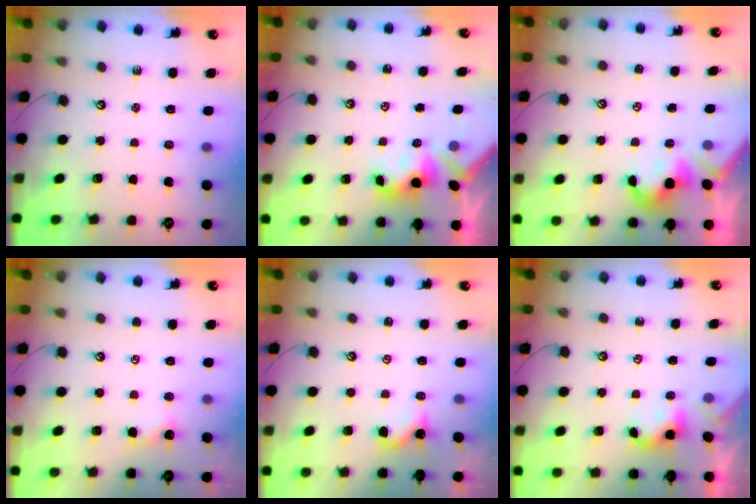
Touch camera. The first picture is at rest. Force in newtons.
{"total": 3.3, "press": 3.3, "slide": 0.4}
{"total": 1.9, "press": 1.9, "slide": 0.5}
{"total": 0.9, "press": 0.9, "slide": 0.3}
{"total": 0.0}
{"total": 1.7, "press": 1.6, "slide": 0.4}